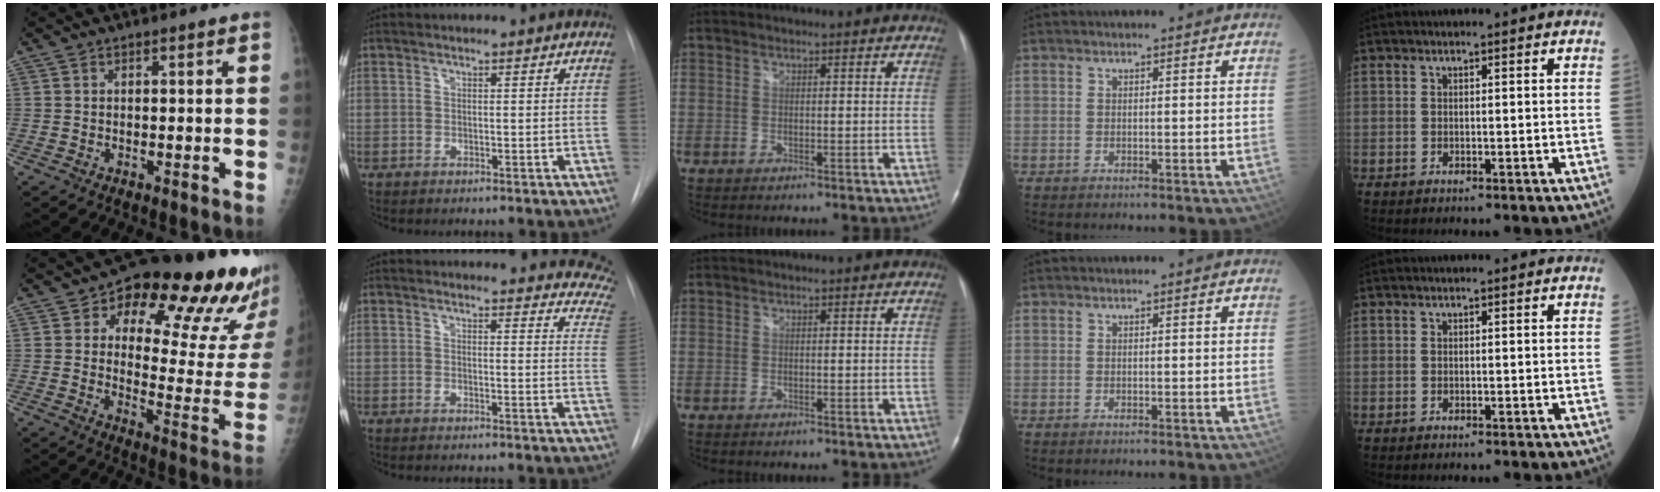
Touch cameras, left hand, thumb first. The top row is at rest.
{"thumb": {"total": 24.0, "force": [13.6, 9.6, 17.2], "torque": [-0.178, -0.058, 0.179]}, "index": {"total": 14.6, "force": [14.0, 3.1, 2.7], "torque": [0.010, -0.086, 0.111]}}